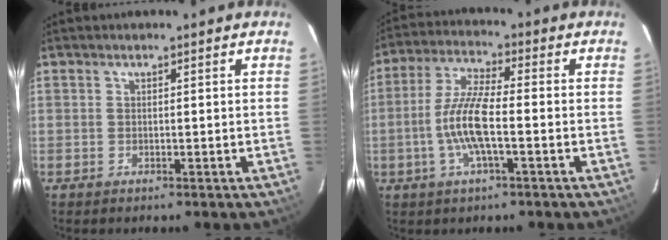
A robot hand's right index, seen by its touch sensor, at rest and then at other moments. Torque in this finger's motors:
{"motor_torque": [1.33, -0.38, 0.47, 0.11]}